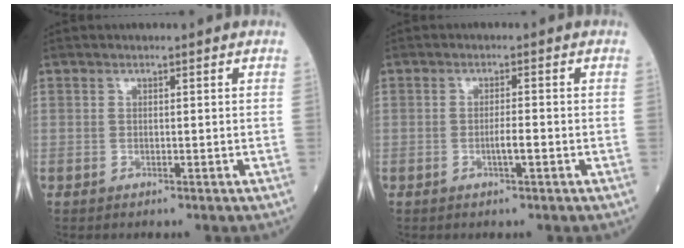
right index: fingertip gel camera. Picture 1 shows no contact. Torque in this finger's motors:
{"motor_torque": [0.53, -0.10, 0.23, 0.07]}